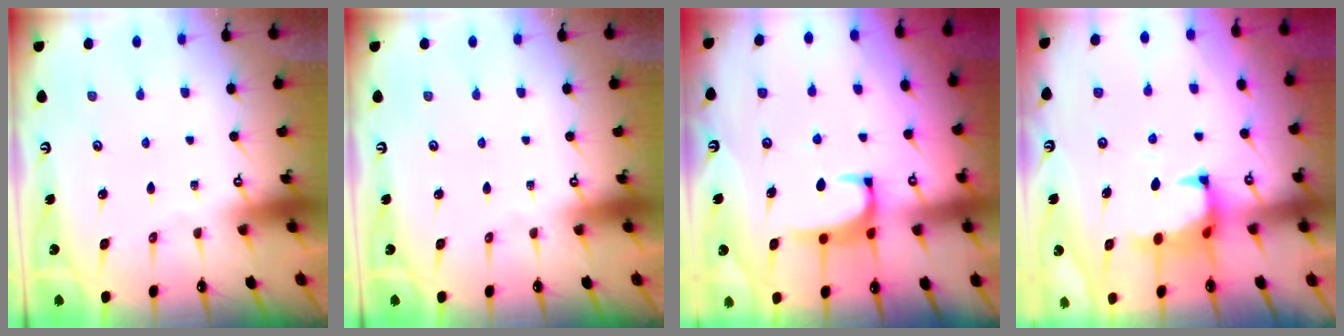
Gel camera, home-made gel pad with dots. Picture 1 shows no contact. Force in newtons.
{"total": 0.0}
{"total": 1.9, "press": 1.9, "slide": 0.3}
{"total": 1.2, "press": 0.5, "slide": 1.0}